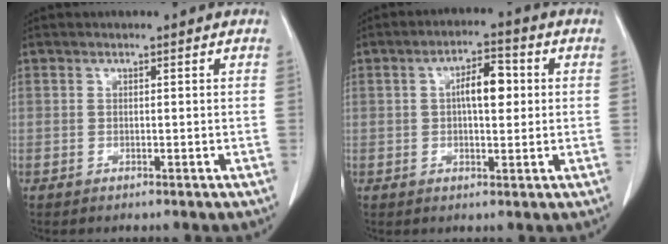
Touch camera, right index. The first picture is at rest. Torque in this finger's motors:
{"motor_torque": [0.85, 0.16, 0.40, 0.09]}